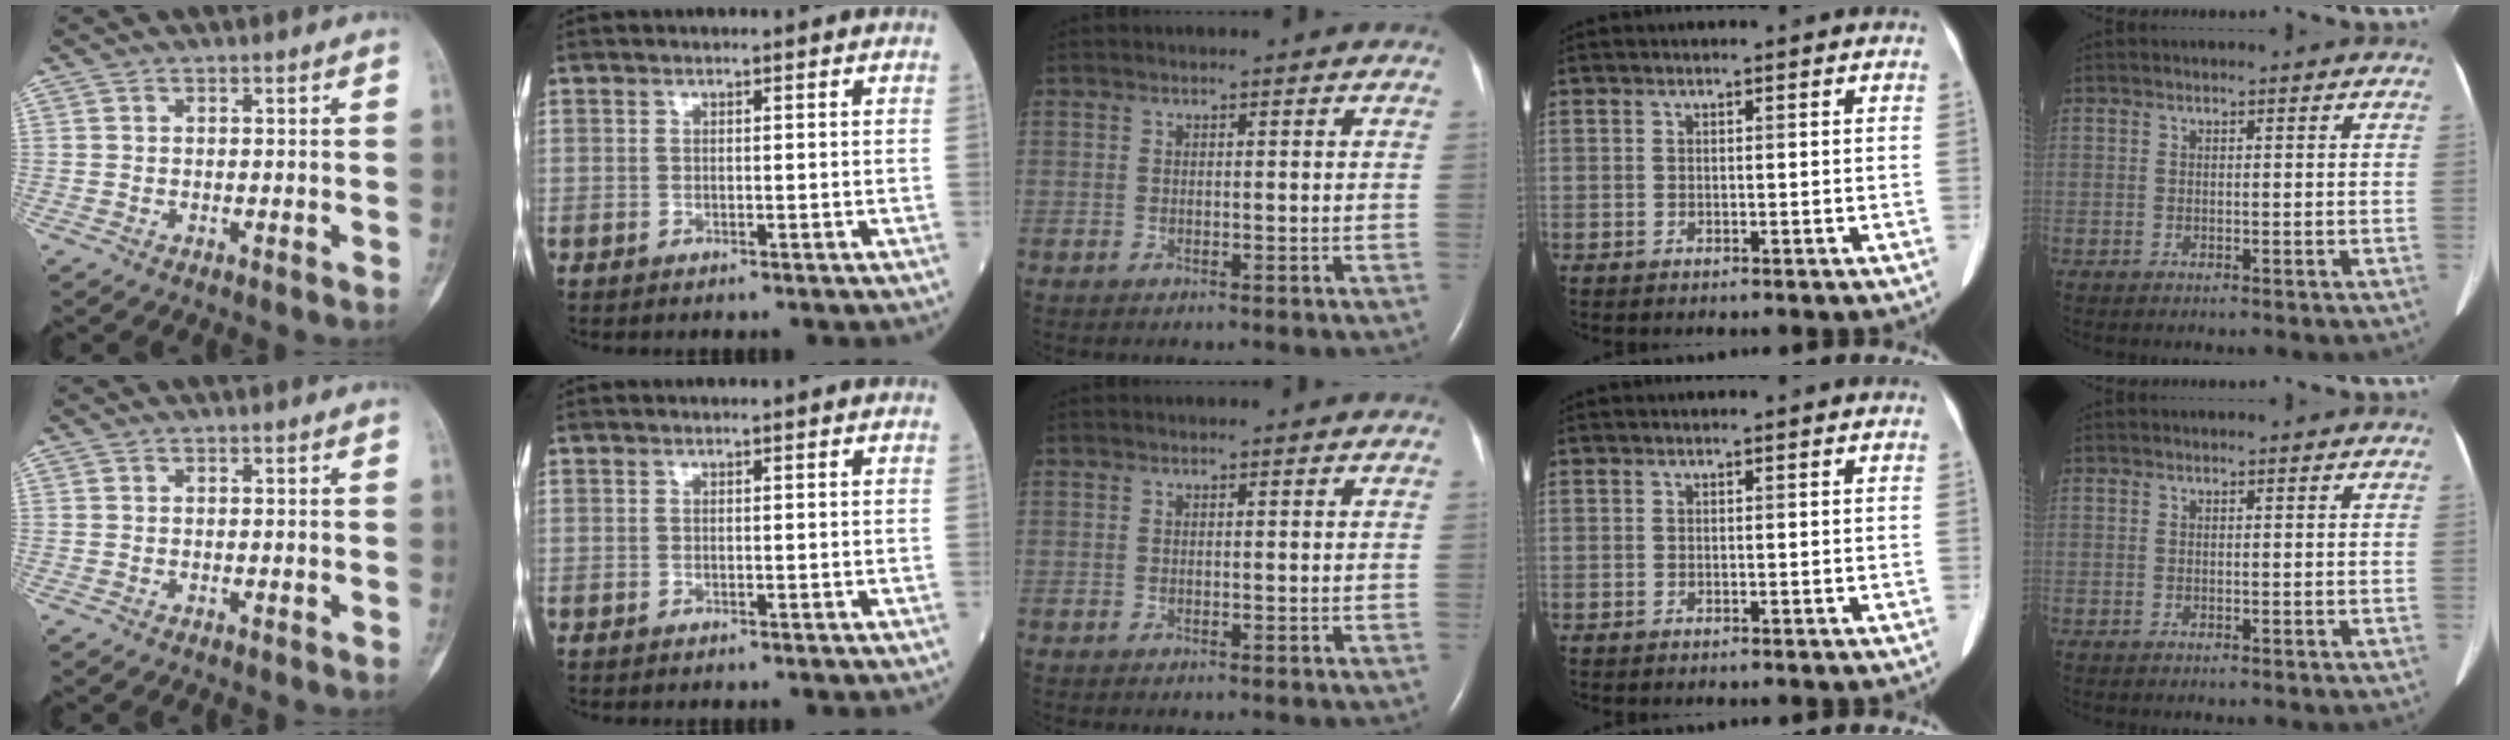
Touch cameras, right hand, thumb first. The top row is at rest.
{}